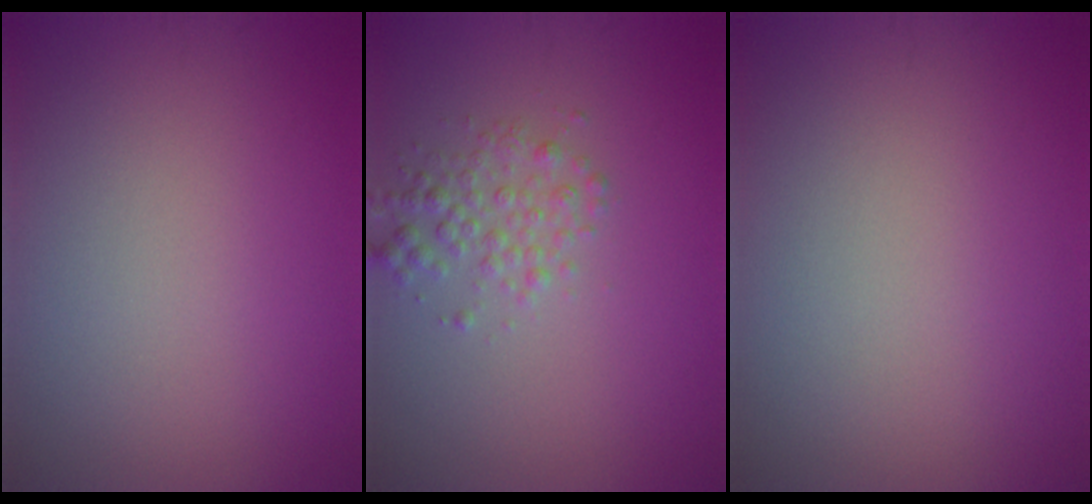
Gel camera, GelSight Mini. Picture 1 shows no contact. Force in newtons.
{"total": 2.2, "press": 2.2, "slide": 0.0}
{"total": 0.0}